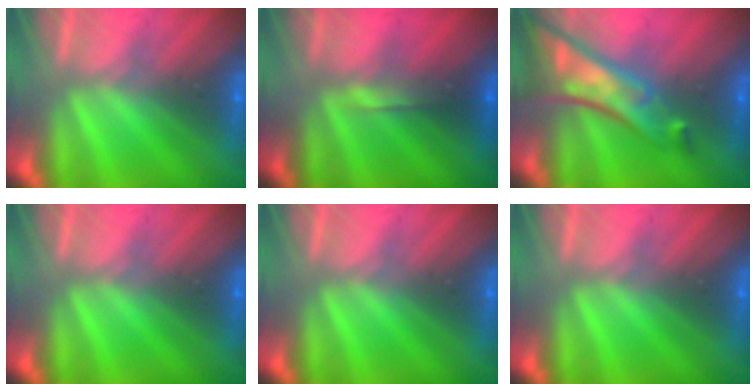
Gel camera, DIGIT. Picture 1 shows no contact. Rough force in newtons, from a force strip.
{"total": 3.8}
{"total": 6.9}
{"total": 0.0}
{"total": 0.0}
{"total": 0.0}